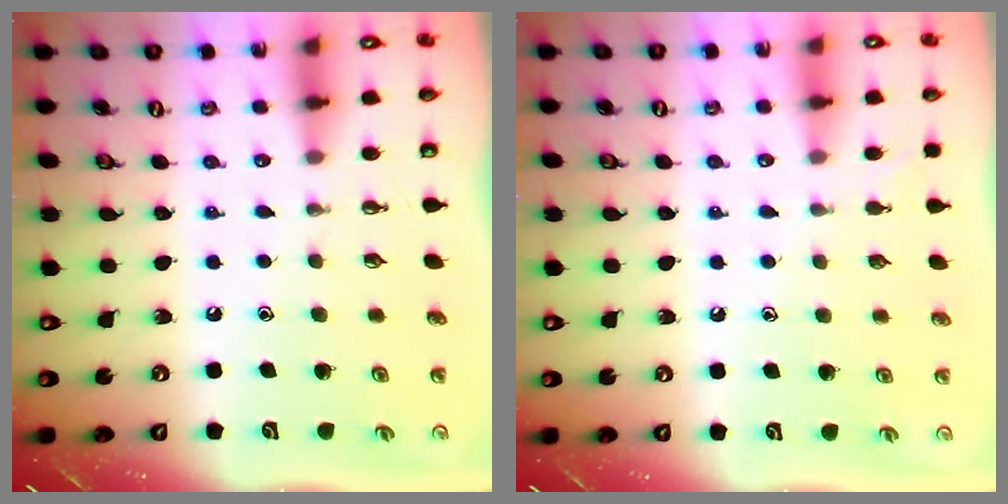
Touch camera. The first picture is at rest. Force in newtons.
{"total": 2.6, "press": 2.6, "slide": 0.3}